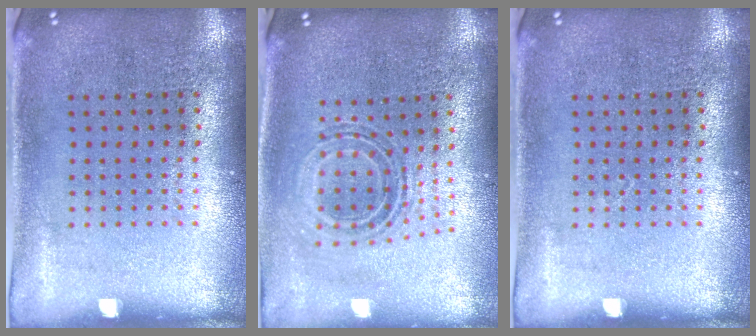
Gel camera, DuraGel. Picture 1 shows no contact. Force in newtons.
{"total": 0.7, "press": 0.7, "slide": 0.3}
{"total": 0.0}